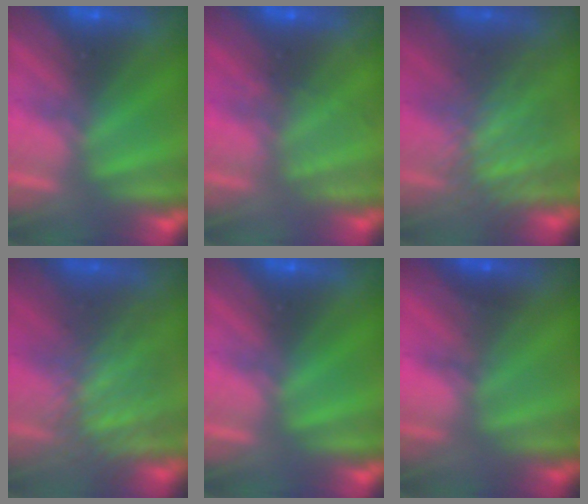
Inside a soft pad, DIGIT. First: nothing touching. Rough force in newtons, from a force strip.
{"total": 1.7}
{"total": 2.9}
{"total": 2.9}
{"total": 0.0}
{"total": 1.7}